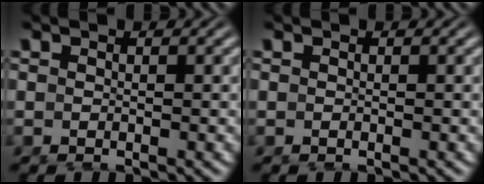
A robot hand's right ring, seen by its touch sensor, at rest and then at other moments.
{"total": 0.0}